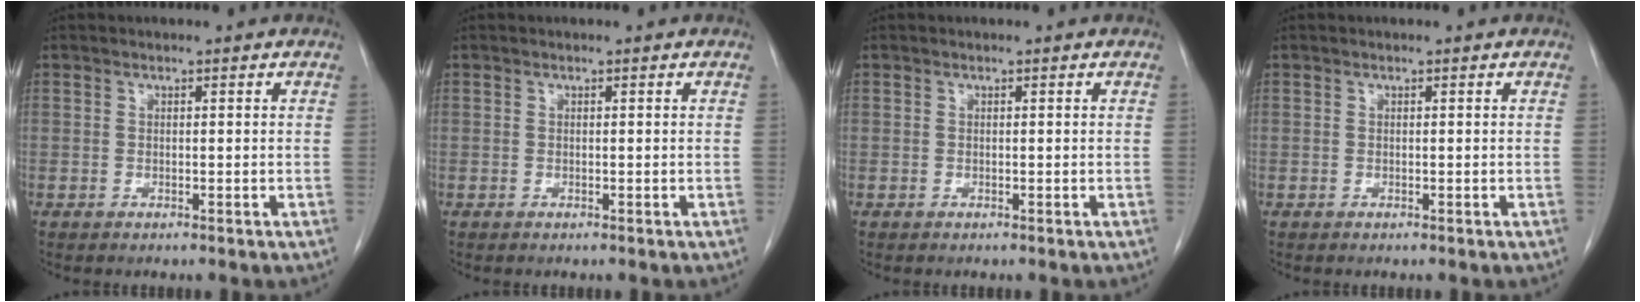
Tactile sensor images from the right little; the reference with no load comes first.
{"total": 0.0}
{"total": 0.0}
{"total": 0.0}